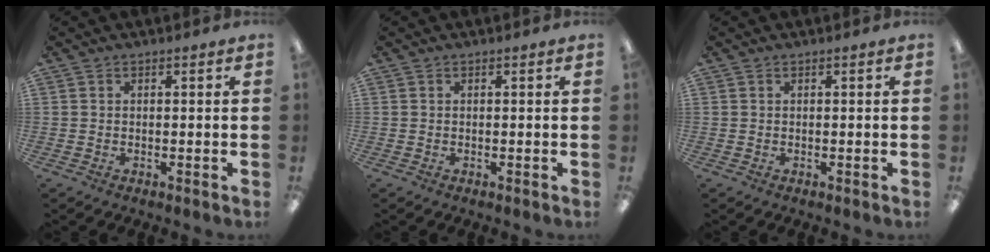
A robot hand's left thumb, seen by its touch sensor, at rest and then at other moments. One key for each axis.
{"total": 0.0}
{"total": 0.0}